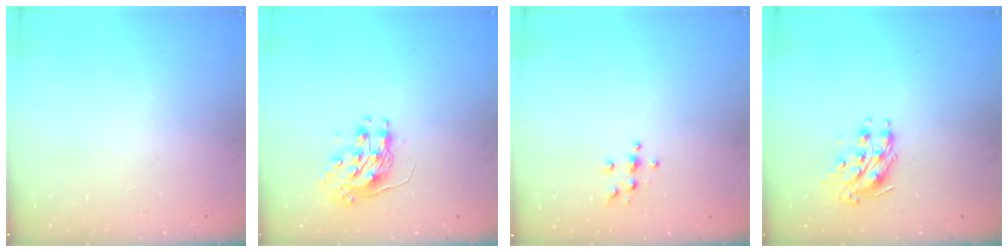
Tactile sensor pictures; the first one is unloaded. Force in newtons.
{"total": 9.3, "press": 9.3, "slide": 0.8}
{"total": 3.7, "press": 3.7, "slide": 0.4}
{"total": 9.0, "press": 9.0, "slide": 0.1}